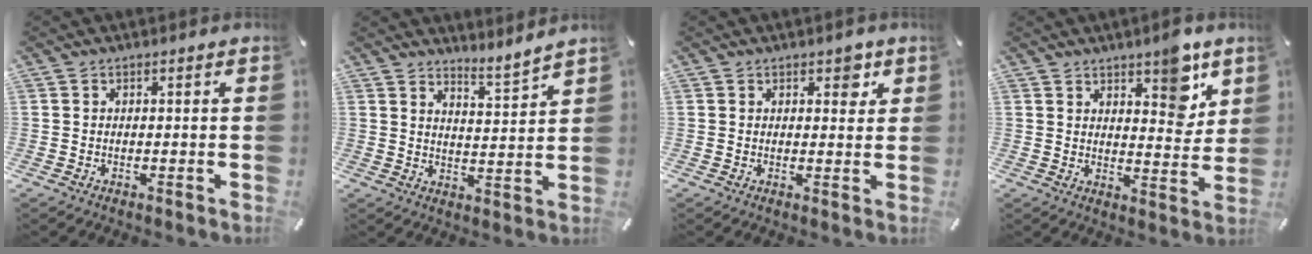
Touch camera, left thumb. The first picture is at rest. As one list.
[{"total": 5.0, "force": [4.9, 0.4, 1.0], "torque": [-0.014, -0.047, 0.081]}, {"total": 3.3, "force": [1.8, 2.0, 1.9], "torque": [-0.010, -0.005, 0.023]}, {"total": 9.5, "force": [6.2, 4.7, 5.5], "torque": [-0.037, -0.047, 0.098]}]